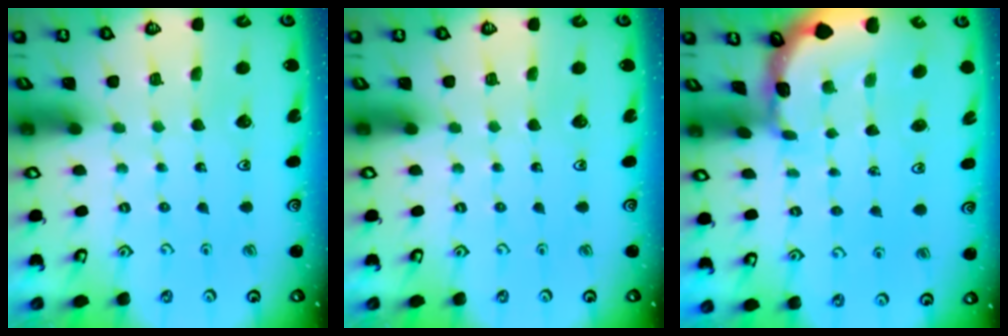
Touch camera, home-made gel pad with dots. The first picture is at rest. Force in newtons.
{"total": 0.0}
{"total": 2.6, "press": 2.6, "slide": 0.3}